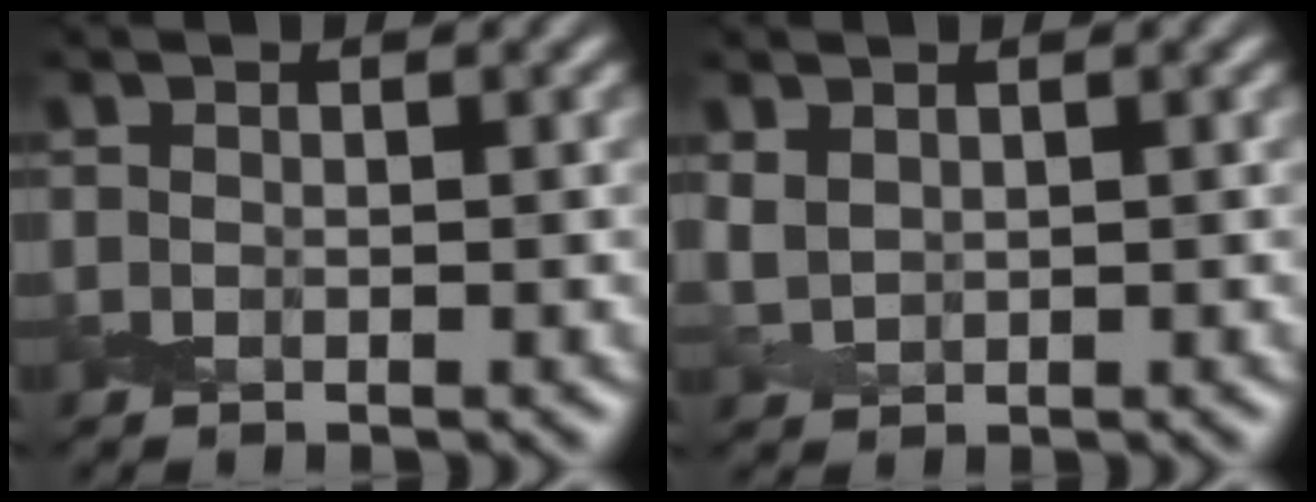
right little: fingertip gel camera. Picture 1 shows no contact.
{"total": 1.2, "force": [0.8, 0.7, 0.6], "torque": [-0.023, 0.000, 0.021]}